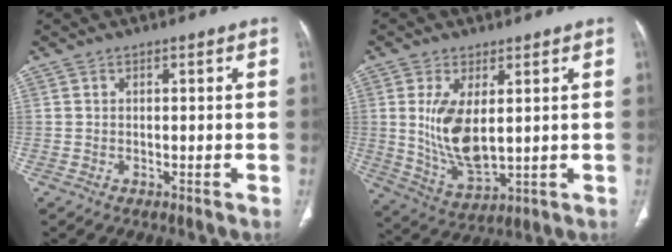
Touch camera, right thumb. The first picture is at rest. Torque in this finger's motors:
{"motor_torque": [-0.77, 1.07, 1.15, 0.23, 0.09]}